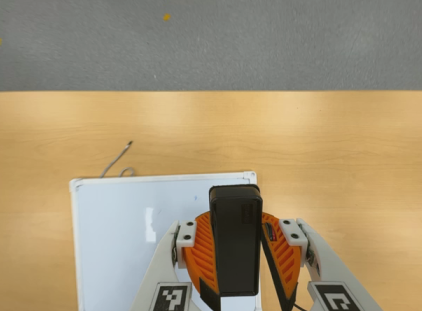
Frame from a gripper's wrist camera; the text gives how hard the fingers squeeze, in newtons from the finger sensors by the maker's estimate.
{"total": 8.8, "left": 9.1, "right": 8.4}